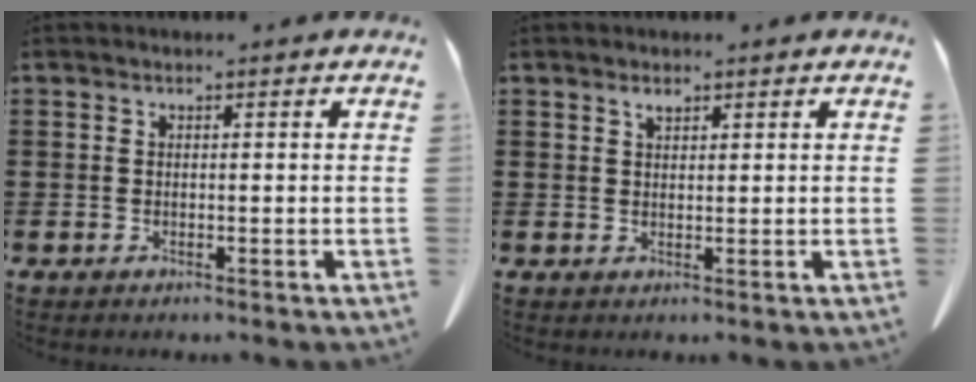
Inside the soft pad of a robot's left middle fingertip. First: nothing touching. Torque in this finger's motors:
{"motor_torque": [0.07, 0.07, 0.01, 0.03]}